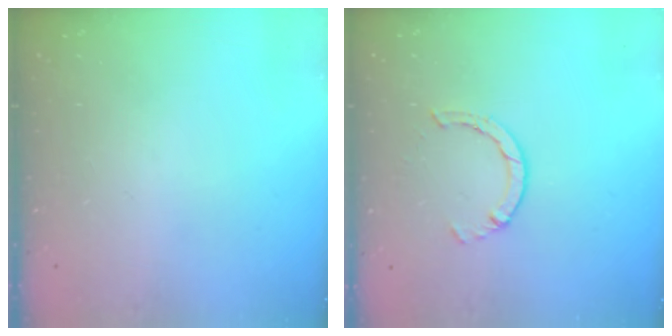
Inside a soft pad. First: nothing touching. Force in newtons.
{"total": 2.9, "press": 2.9, "slide": 0.4}